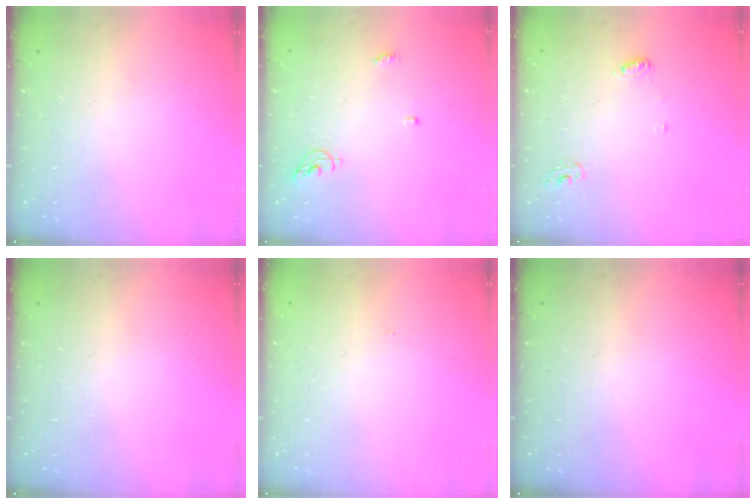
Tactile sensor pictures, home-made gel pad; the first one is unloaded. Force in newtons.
{"total": 6.3, "press": 6.2, "slide": 0.6}
{"total": 4.7, "press": 4.7, "slide": 0.4}
{"total": 0.0}
{"total": 5.3, "press": 0.3, "slide": 5.2}
{"total": 0.0}